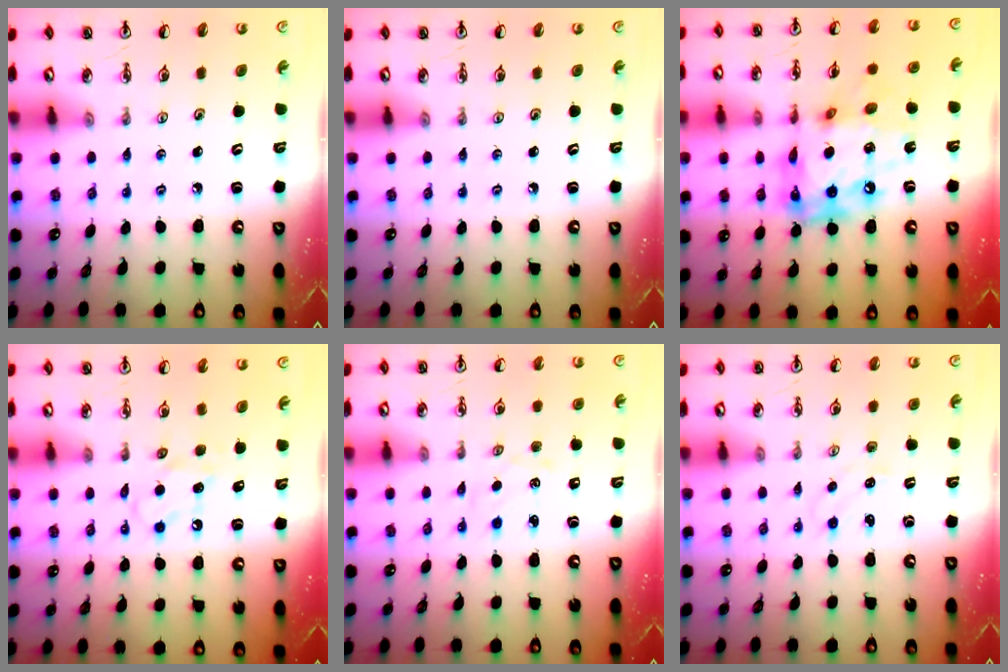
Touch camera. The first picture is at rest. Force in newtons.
{"total": 0.0}
{"total": 19.4, "press": 19.3, "slide": 1.6}
{"total": 5.3, "press": 5.2, "slide": 0.8}
{"total": 2.5, "press": 2.5, "slide": 0.4}
{"total": 1.5, "press": 1.4, "slide": 0.3}